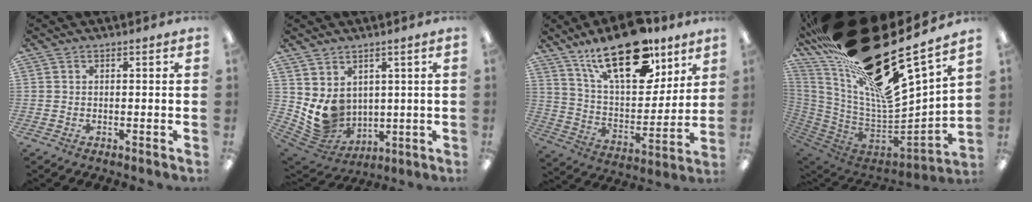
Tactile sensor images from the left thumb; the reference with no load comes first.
{"total": 8.4, "force": [3.4, 7.1, 2.9], "torque": [-0.075, -0.038, 0.075]}
{"total": 23.3, "force": [15.1, 10.3, 14.5], "torque": [-0.233, -0.082, 0.263]}
{"total": 31.6, "force": [20.5, 9.5, 22.1], "torque": [-0.326, -0.168, 0.365]}